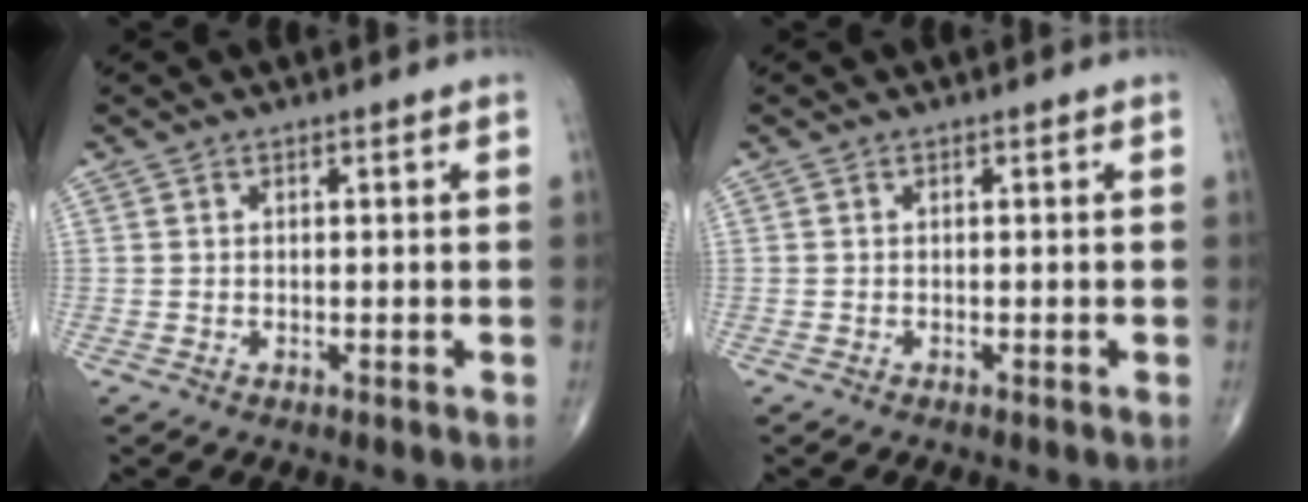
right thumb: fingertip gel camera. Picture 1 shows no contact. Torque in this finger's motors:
{"motor_torque": [-0.05, 0.11, -0.13, -0.03, 0.02]}